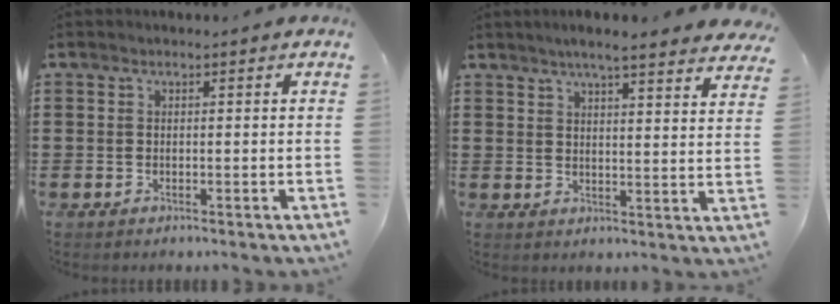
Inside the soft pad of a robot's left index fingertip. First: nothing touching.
{"total": 4.8, "force": [4.3, -0.3, 2.0], "torque": [-0.054, -0.014, 0.075]}